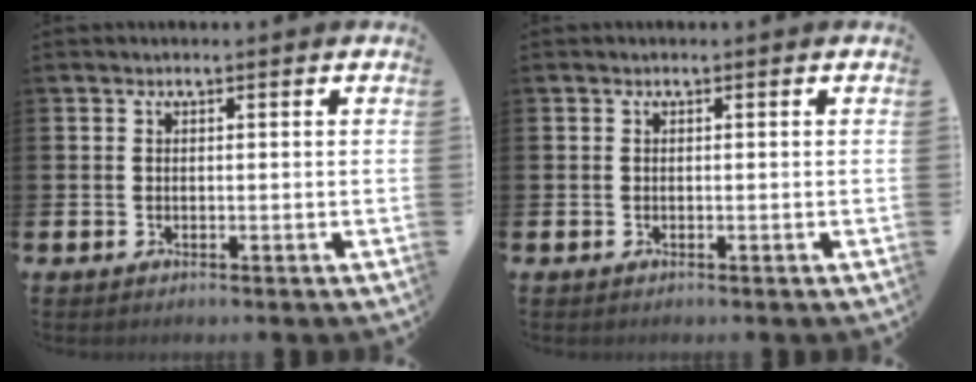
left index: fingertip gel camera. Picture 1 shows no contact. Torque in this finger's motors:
{"motor_torque": [0.00, 0.00, 0.01, 0.00]}